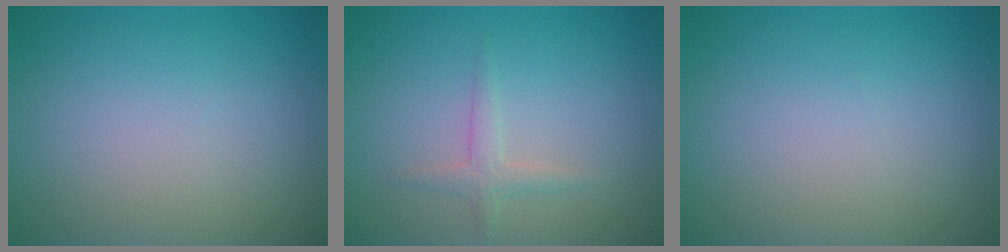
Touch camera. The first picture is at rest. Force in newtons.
{"total": 1.5, "press": 1.5, "slide": 0.1}
{"total": 0.0}